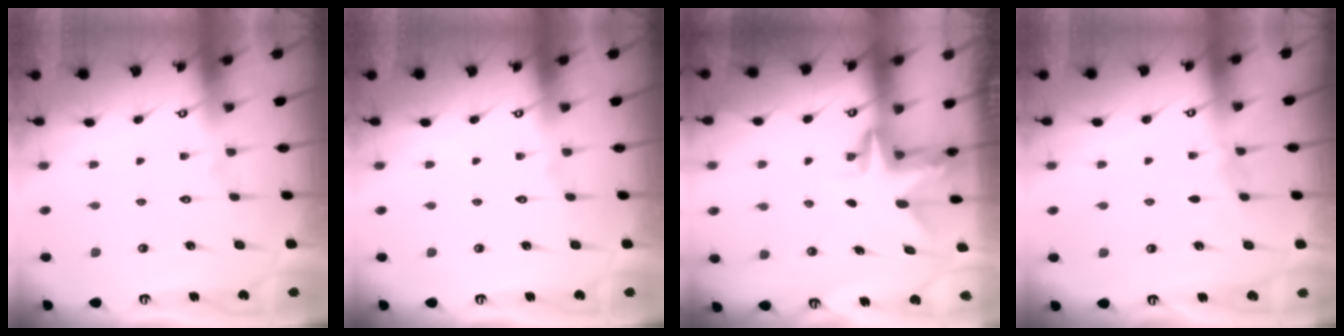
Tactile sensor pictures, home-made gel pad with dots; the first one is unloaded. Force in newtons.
{"total": 0.0}
{"total": 2.9, "press": 2.9, "slide": 0.1}
{"total": 5.2, "press": 4.4, "slide": 2.9}